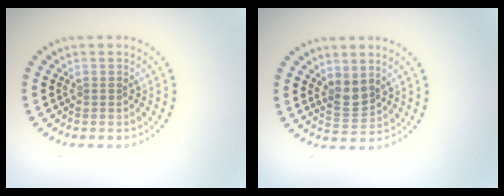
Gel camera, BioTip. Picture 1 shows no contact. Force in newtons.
{"total": 2.2, "press": 1.8, "slide": 1.2}